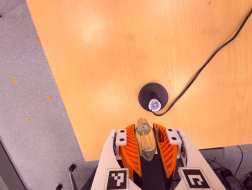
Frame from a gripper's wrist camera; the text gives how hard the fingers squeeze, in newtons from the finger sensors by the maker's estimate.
{"total": 23.8, "left": 25.9, "right": 21.7}